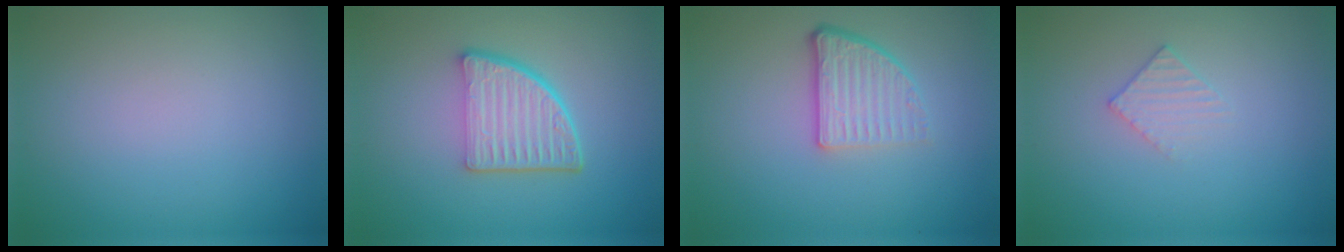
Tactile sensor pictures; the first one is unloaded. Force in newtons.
{"total": 5.3, "press": 3.9, "slide": 3.7}
{"total": 3.9, "press": 2.5, "slide": 3.0}
{"total": 1.4, "press": 1.4, "slide": 0.2}